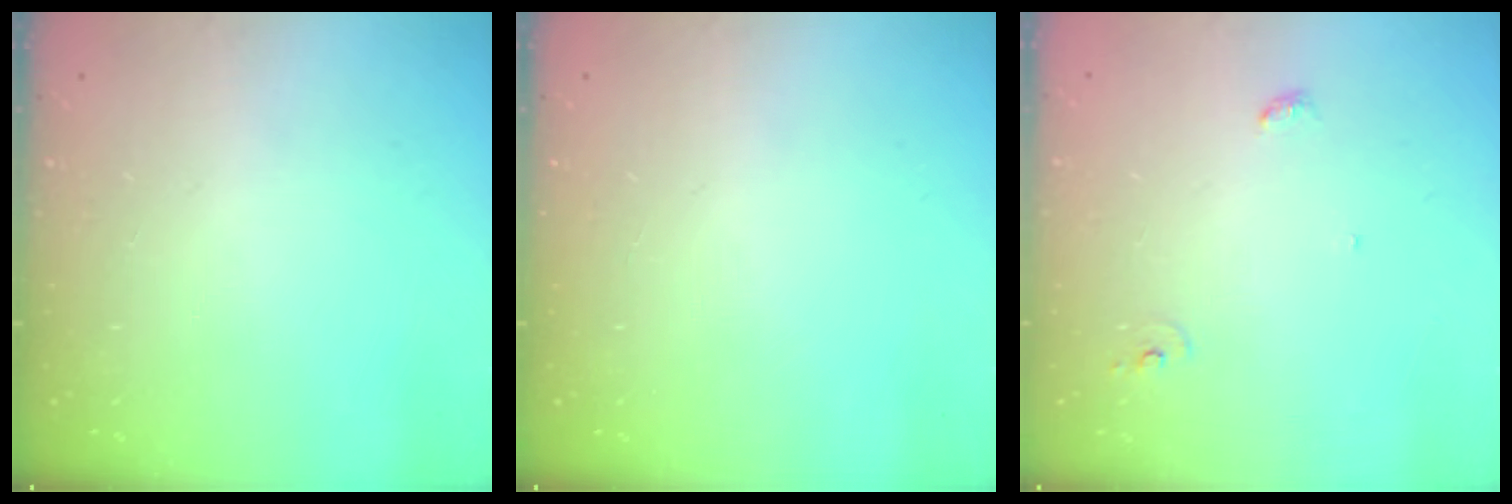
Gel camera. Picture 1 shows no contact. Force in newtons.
{"total": 0.0}
{"total": 3.4, "press": 3.4, "slide": 0.2}